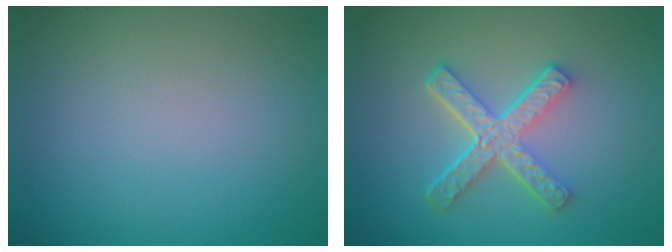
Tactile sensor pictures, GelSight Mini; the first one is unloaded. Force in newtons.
{"total": 5.1, "press": 3.6, "slide": 3.5}